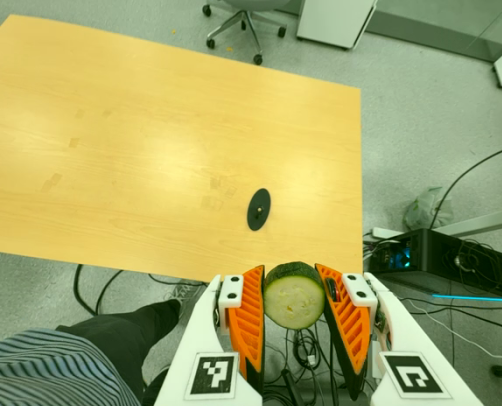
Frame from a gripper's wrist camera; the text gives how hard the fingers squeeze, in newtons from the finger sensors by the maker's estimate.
{"total": 12.9, "left": 12.2, "right": 13.6}